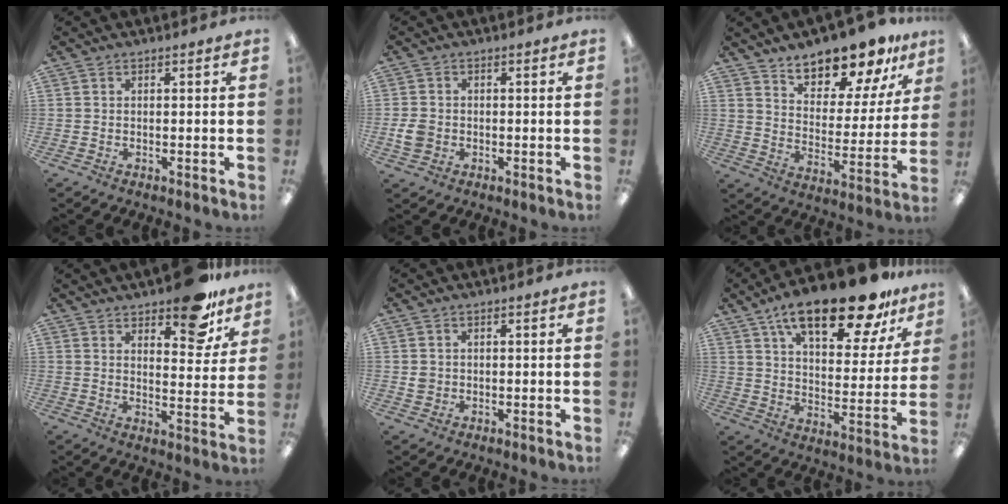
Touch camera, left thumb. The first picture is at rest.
{"total": 4.0, "force": [-0.7, 3.4, 2.1], "torque": [-0.033, 0.003, -0.012]}
{"total": 14.0, "force": [12.7, 4.0, 4.5], "torque": [-0.073, -0.098, 0.226]}
{"total": 12.5, "force": [9.6, 4.7, 6.5], "torque": [-0.074, -0.064, 0.166]}
{"total": 2.0, "force": [0.2, 1.9, 0.6], "torque": [-0.003, 0.001, 0.001]}
{"total": 21.2, "force": [14.9, 7.2, 13.2], "torque": [-0.210, -0.083, 0.247]}